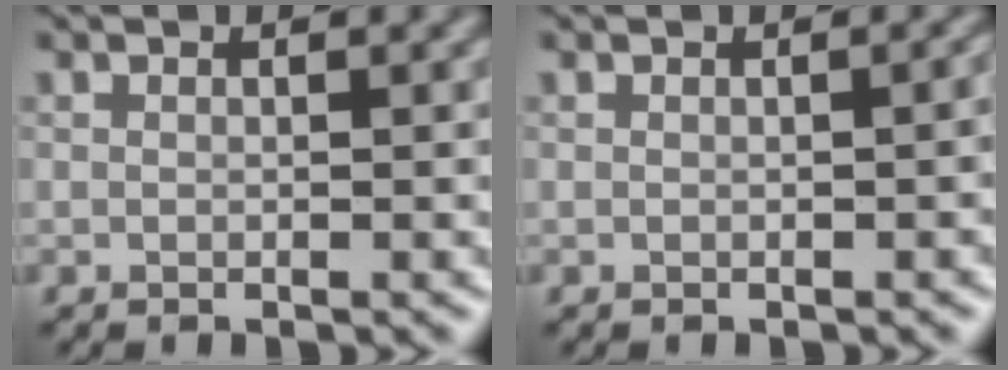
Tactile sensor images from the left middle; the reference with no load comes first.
{"total": 1.4, "force": [-0.3, 0.5, 1.3], "torque": [-0.013, 0.002, -0.002]}